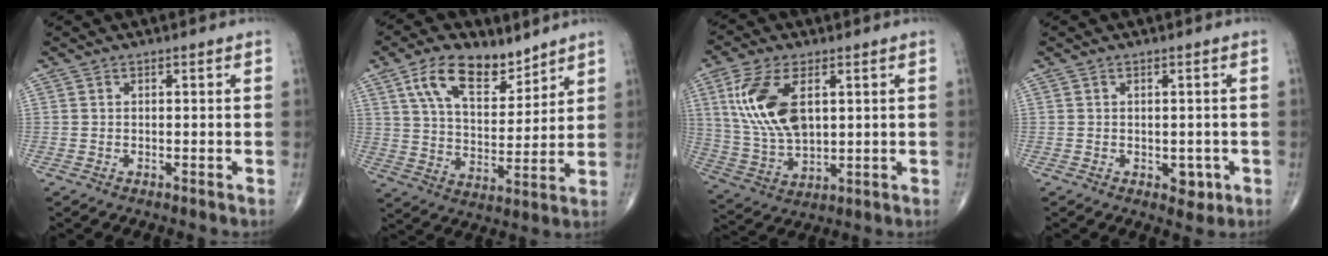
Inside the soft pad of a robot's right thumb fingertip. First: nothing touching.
{"total": 13.3, "force": [8.2, 6.8, 7.9], "torque": [-0.113, -0.043, 0.152]}
{"total": 14.1, "force": [4.1, 7.3, 11.3], "torque": [-0.233, -0.011, 0.089]}
{"total": 2.7, "force": [-0.8, 1.9, 1.8], "torque": [0.000, 0.003, -0.004]}